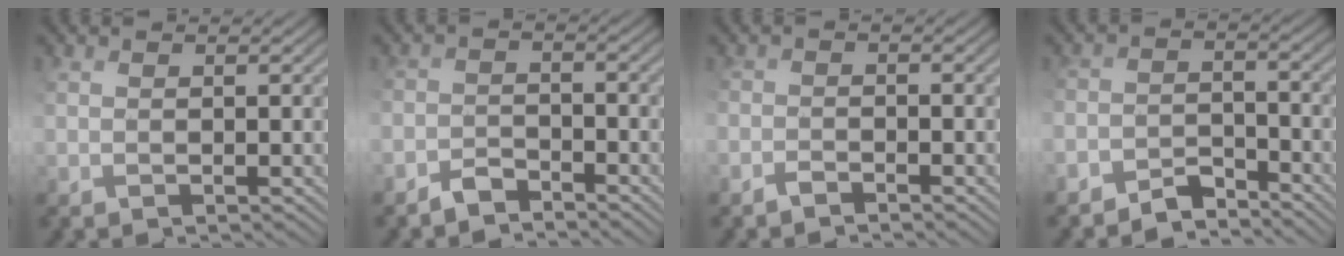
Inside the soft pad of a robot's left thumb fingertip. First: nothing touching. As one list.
[{"total": 2.6, "force": [-2.5, 0.7, 0.0], "torque": [0.001, 0.001, -0.051]}, {"total": 1.5, "force": [-1.4, 0.4, -0.2], "torque": [0.004, -0.002, -0.027]}, {"total": 4.6, "force": [-4.5, 1.1, 0.3], "torque": [-0.007, -0.002, -0.082]}]